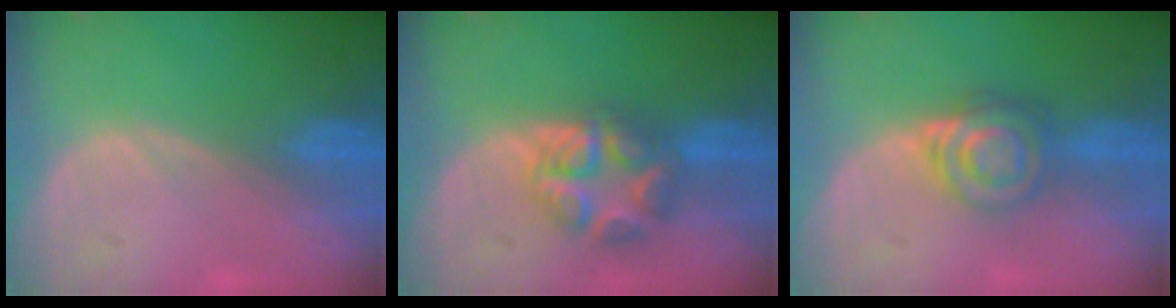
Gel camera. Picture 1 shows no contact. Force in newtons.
{"total": 6.3, "press": 6.3, "slide": 0.2}
{"total": 6.6, "press": 5.6, "slide": 3.4}